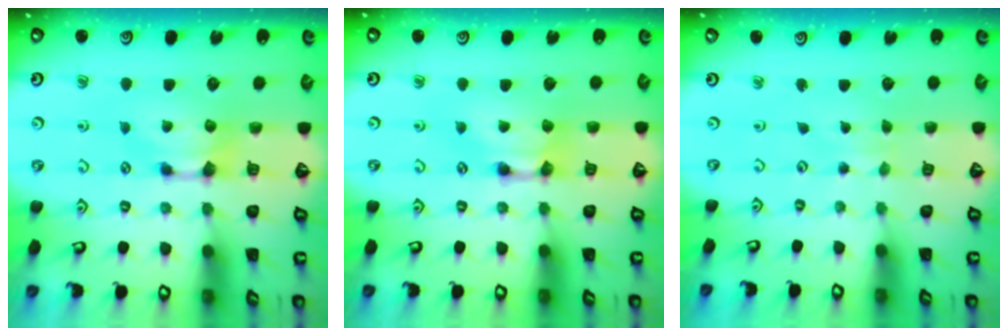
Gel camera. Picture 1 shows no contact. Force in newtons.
{"total": 1.9, "press": 1.9, "slide": 0.1}
{"total": 3.5, "press": 3.5, "slide": 0.1}